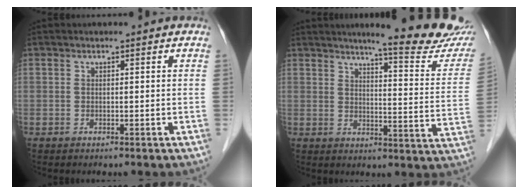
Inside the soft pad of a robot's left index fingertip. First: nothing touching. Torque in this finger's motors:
{"motor_torque": [1.13, -1.01, 0.27, 0.08]}